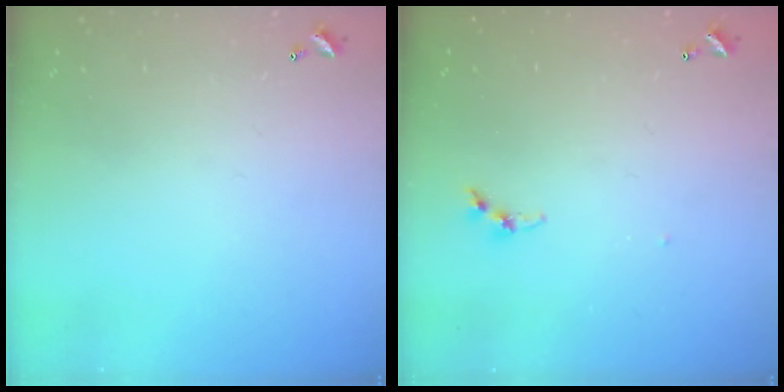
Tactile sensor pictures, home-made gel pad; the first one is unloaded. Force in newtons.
{"total": 3.4, "press": 3.4, "slide": 0.3}